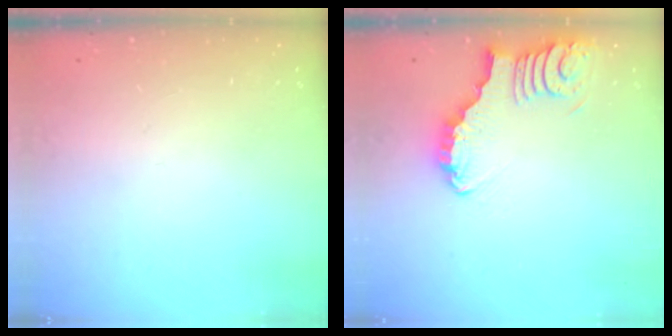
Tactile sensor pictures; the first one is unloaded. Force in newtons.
{"total": 3.0, "press": 2.9, "slide": 0.3}